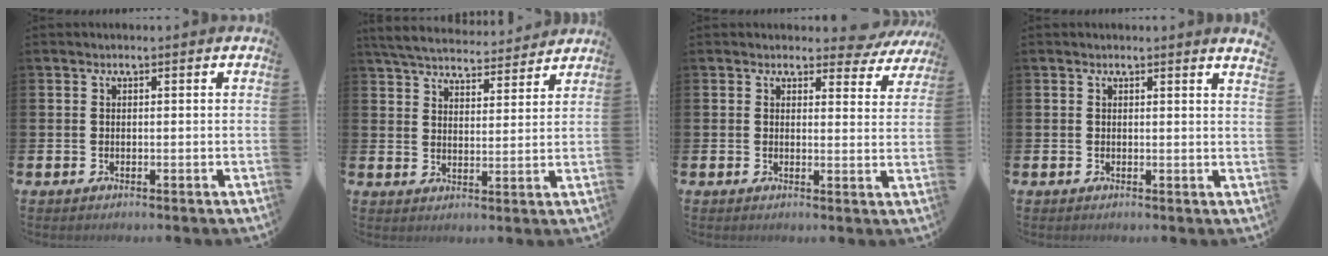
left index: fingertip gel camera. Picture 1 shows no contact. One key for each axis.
{"total": 5.6, "fx": 5.5, "fy": 1.0, "fz": 0.9, "tx": -0.036, "ty": -0.038, "tz": 0.095}
{"total": 2.9, "fx": 2.5, "fy": 1.3, "fz": 0.4, "tx": 0.000, "ty": -0.015, "tz": 0.040}
{"total": 0.9, "fx": 0.8, "fy": -0.2, "fz": 0.2, "tx": 0.005, "ty": -0.006, "tz": 0.014}